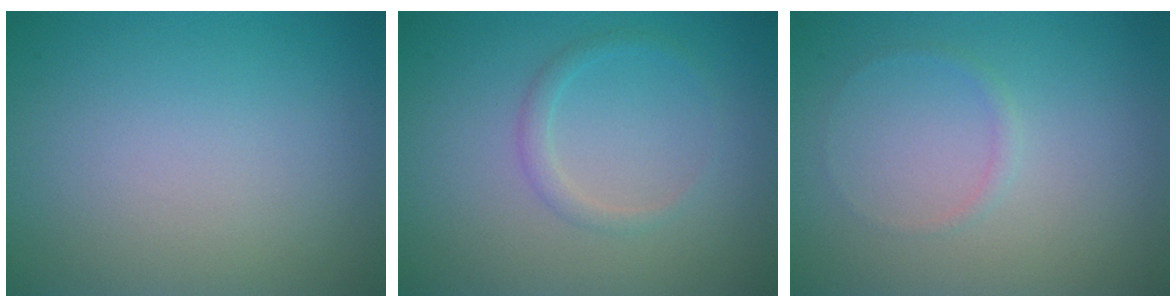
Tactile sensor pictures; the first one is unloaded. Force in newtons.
{"total": 1.2, "press": 1.2, "slide": 0.1}
{"total": 0.7, "press": 0.7, "slide": 0.1}